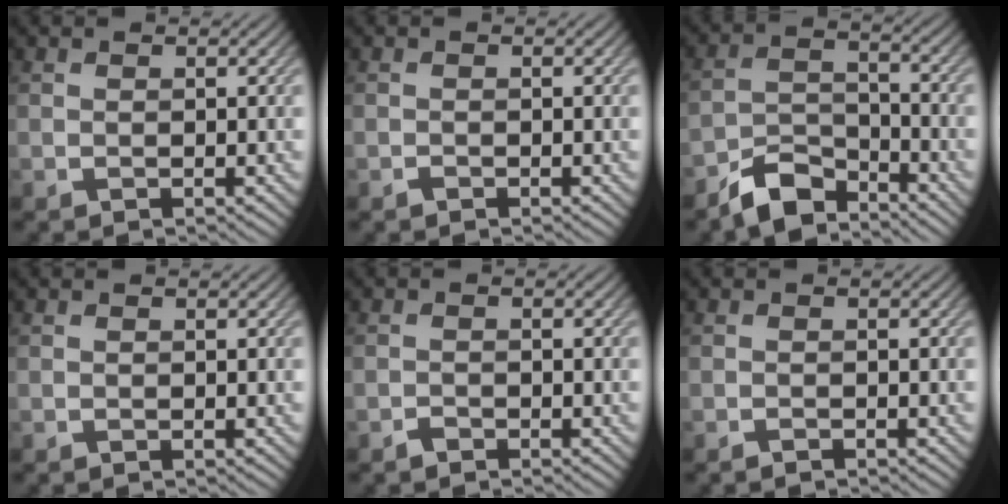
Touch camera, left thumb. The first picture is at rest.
{"total": 0.5, "force": [-0.4, 0.2, 0.2], "torque": [-0.003, 0.000, -0.008]}
{"total": 6.4, "force": [-5.3, 2.3, 2.6], "torque": [-0.049, -0.002, -0.113]}
{"total": 0.0}
{"total": 0.9, "force": [-0.8, 0.4, 0.3], "torque": [-0.004, 0.001, -0.017]}
{"total": 0.6, "force": [-0.6, 0.1, 0.2], "torque": [-0.003, -0.001, -0.012]}